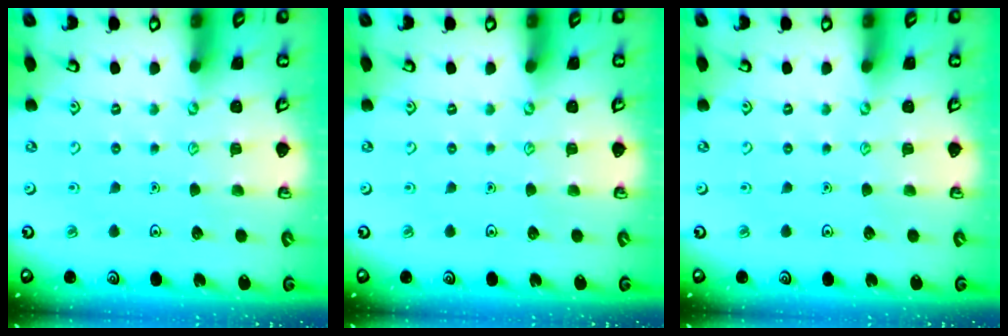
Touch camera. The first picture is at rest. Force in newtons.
{"total": 0.0}
{"total": 0.0}